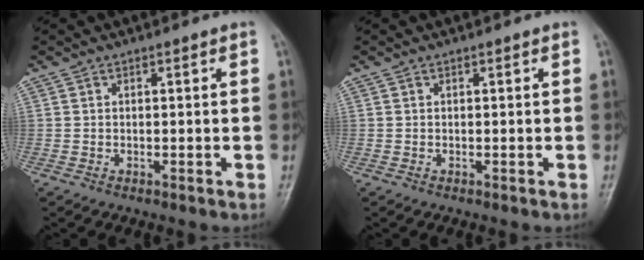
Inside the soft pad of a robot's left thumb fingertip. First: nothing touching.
{"total": 0.0}